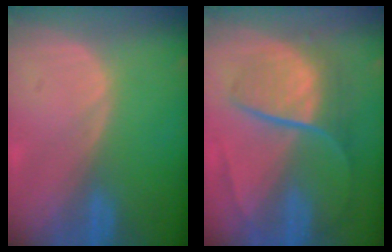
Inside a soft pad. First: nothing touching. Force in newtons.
{"total": 9.3, "press": 7.7, "slide": 5.1}